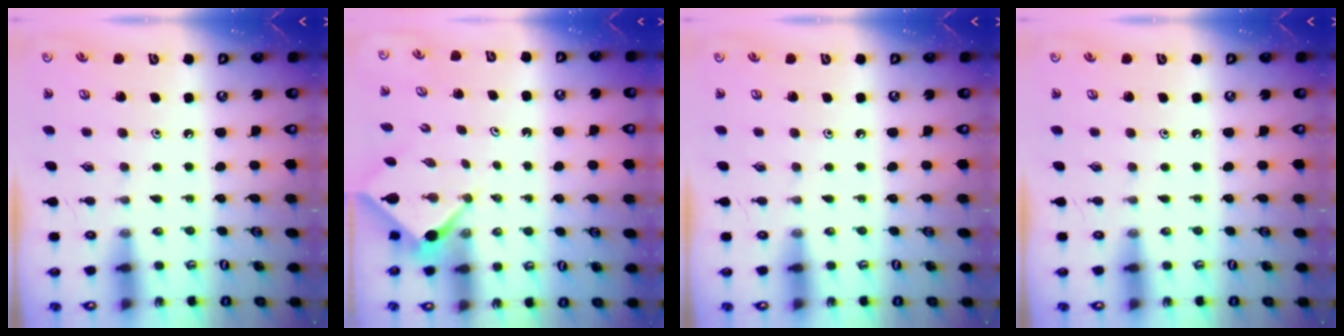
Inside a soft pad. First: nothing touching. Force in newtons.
{"total": 2.3, "press": 2.3, "slide": 0.2}
{"total": 0.0}
{"total": 0.0}